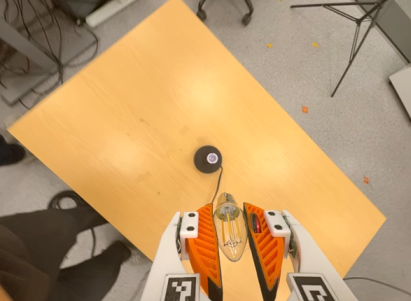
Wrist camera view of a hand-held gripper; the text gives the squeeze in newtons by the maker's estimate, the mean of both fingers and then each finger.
{"total": 11.2, "left": 10.6, "right": 11.8}